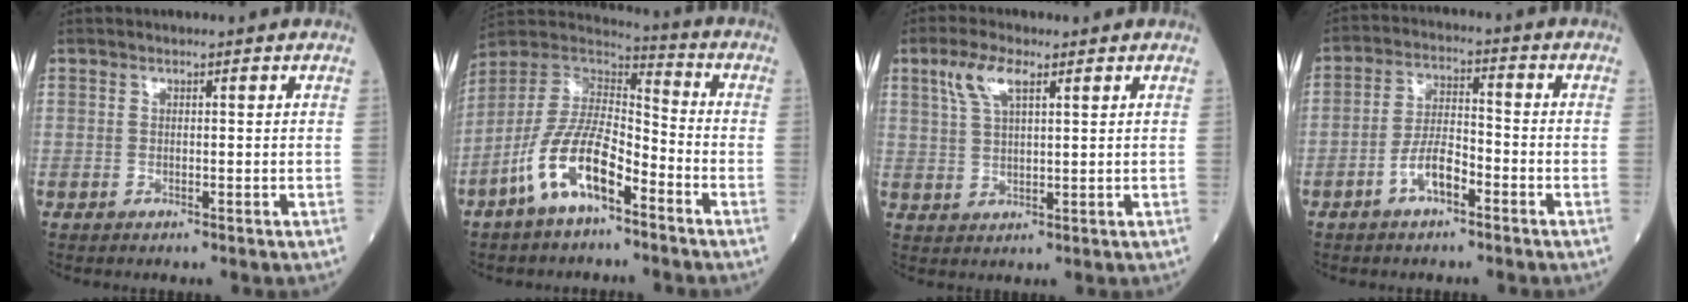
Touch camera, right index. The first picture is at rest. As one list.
[{"total": 12.5, "force": [-6.7, 4.0, 9.7], "torque": [-0.199, 0.007, -0.130]}, {"total": 5.3, "force": [2.9, 1.6, 4.2], "torque": [-0.095, 0.014, 0.060]}, {"total": 5.9, "force": [-3.2, 2.0, 4.6], "torque": [-0.090, 0.010, -0.061]}]